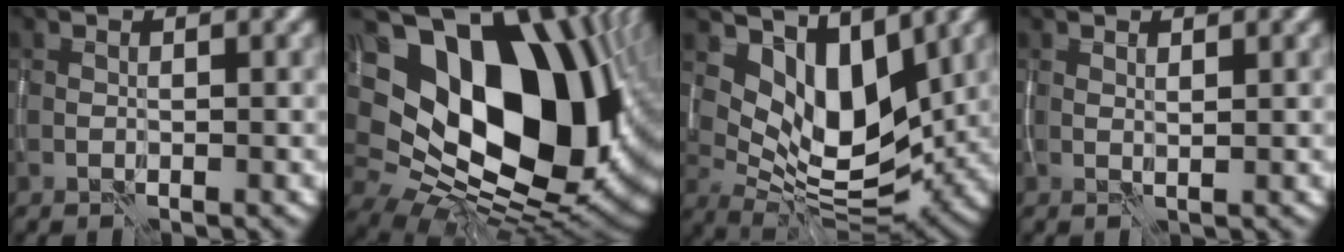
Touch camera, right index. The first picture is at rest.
{"total": 19.2, "force": [4.0, 13.2, 13.3], "torque": [-0.237, -0.022, 0.103]}
{"total": 7.7, "force": [3.4, 3.9, 5.8], "torque": [-0.102, -0.017, 0.058]}
{"total": 0.8, "force": [0.7, -0.1, 0.3], "torque": [-0.010, 0.000, 0.013]}